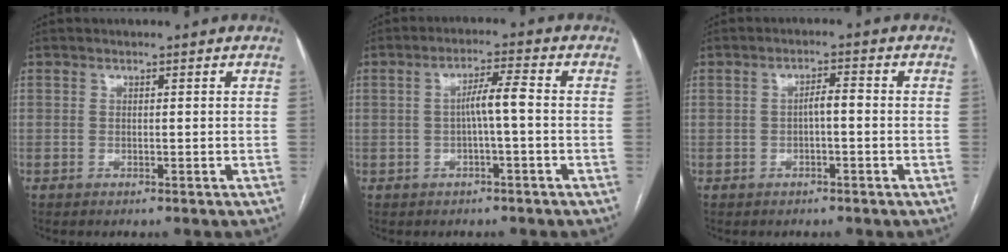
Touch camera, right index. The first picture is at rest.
{"total": 4.2, "force": [-0.4, 0.2, 4.2], "torque": [-0.068, 0.013, -0.004]}
{"total": 2.5, "force": [-0.4, 0.6, 2.3], "torque": [-0.037, 0.010, -0.005]}